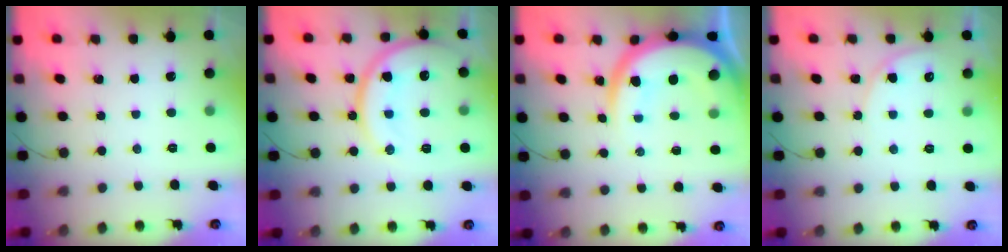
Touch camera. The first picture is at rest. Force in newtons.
{"total": 16.5, "press": 16.4, "slide": 1.6}
{"total": 14.6, "press": 14.5, "slide": 1.3}
{"total": 5.6, "press": 5.6, "slide": 0.3}